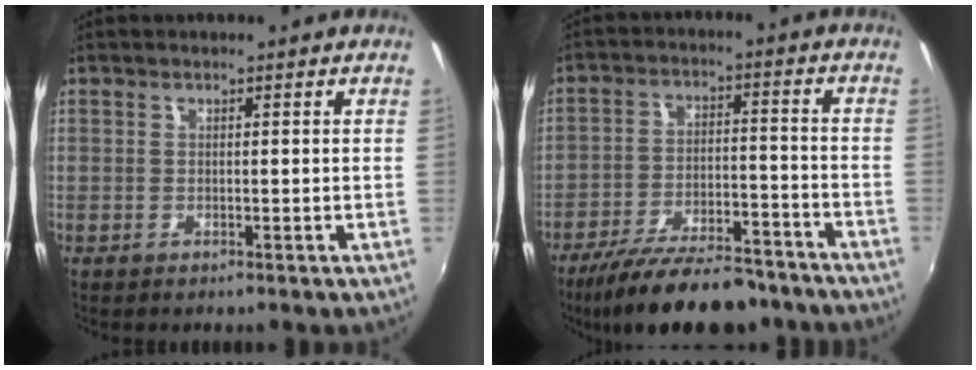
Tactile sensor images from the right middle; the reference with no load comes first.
{"total": 19.1, "force": [-15.7, 5.6, 9.4], "torque": [-0.177, -0.019, -0.231]}